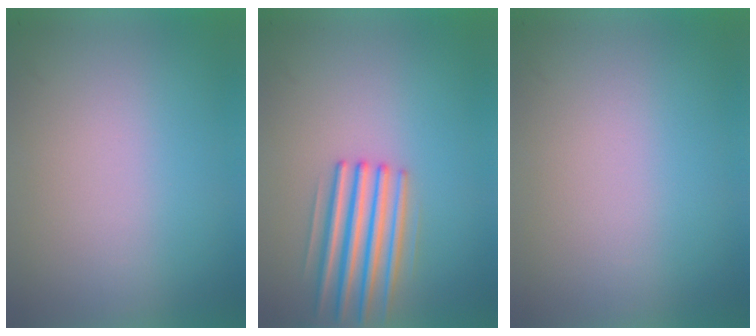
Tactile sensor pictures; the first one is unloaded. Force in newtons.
{"total": 4.2}
{"total": 0.0}